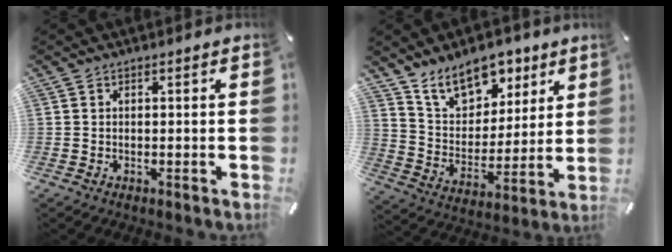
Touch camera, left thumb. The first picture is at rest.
{"total": 13.2, "force": [10.0, 7.7, 4.1], "torque": [-0.070, -0.071, 0.187]}